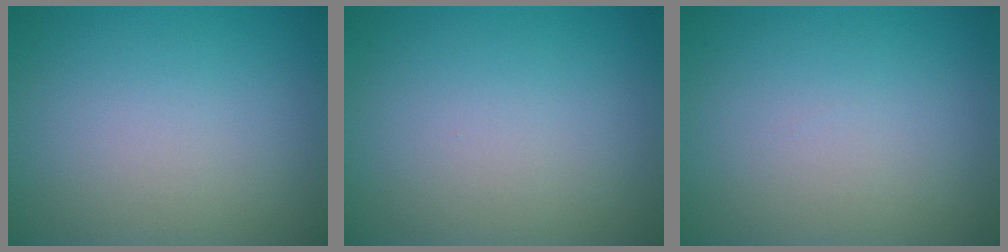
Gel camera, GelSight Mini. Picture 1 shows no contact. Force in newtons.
{"total": 0.0}
{"total": 0.0}